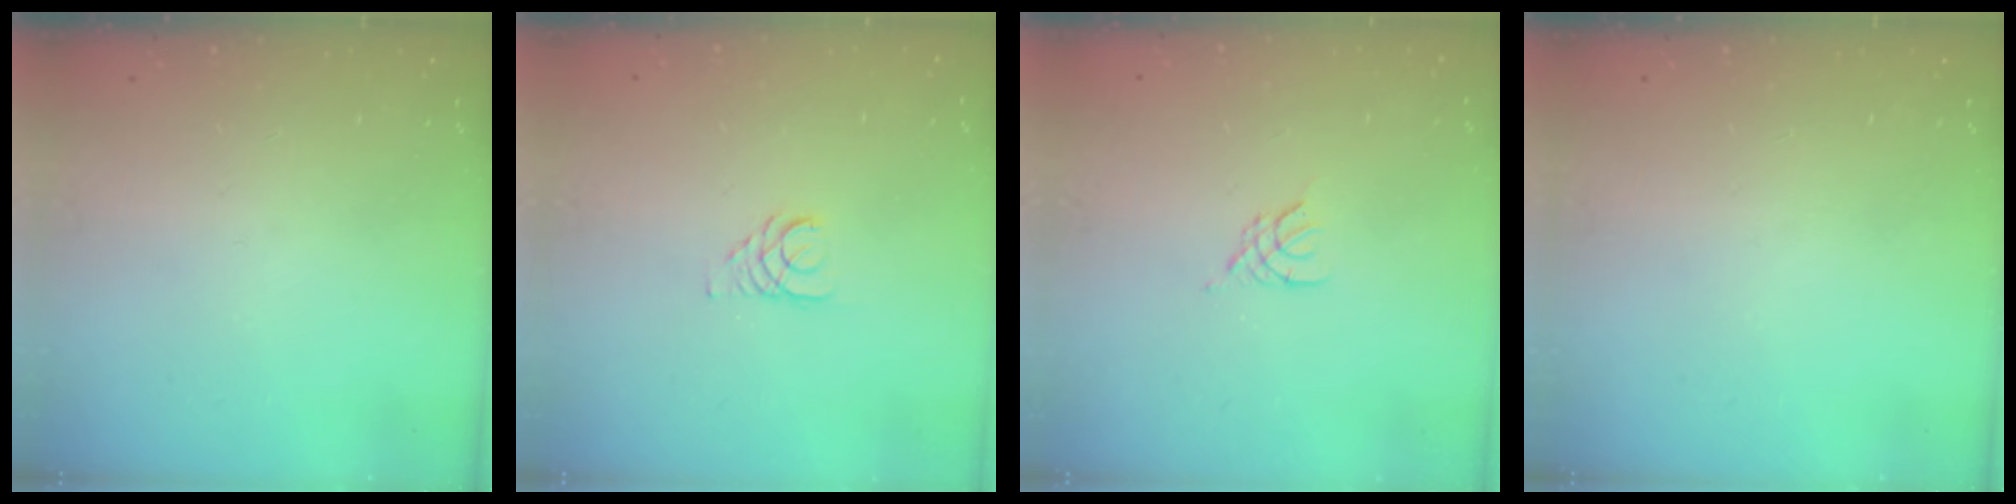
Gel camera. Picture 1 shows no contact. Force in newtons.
{"total": 2.9, "press": 2.9, "slide": 0.3}
{"total": 2.4, "press": 2.3, "slide": 0.5}
{"total": 0.0}